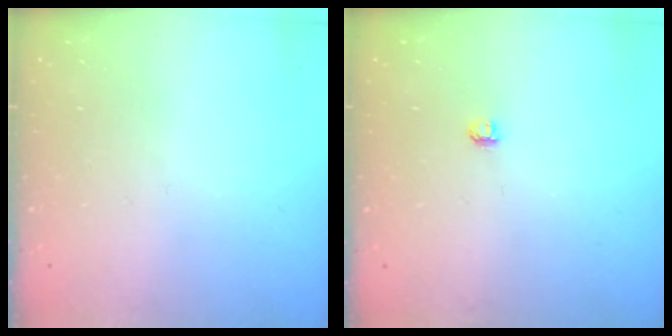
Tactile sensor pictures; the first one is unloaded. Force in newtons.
{"total": 2.8, "press": 2.8, "slide": 0.3}